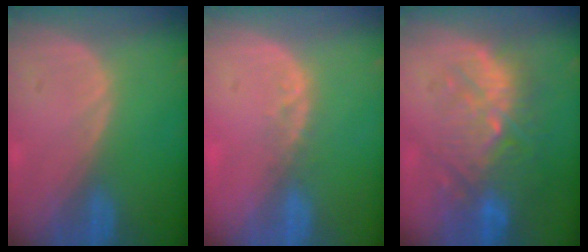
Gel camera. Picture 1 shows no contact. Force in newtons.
{"total": 2.1, "press": 1.8, "slide": 1.1}
{"total": 11.0, "press": 9.8, "slide": 5.0}